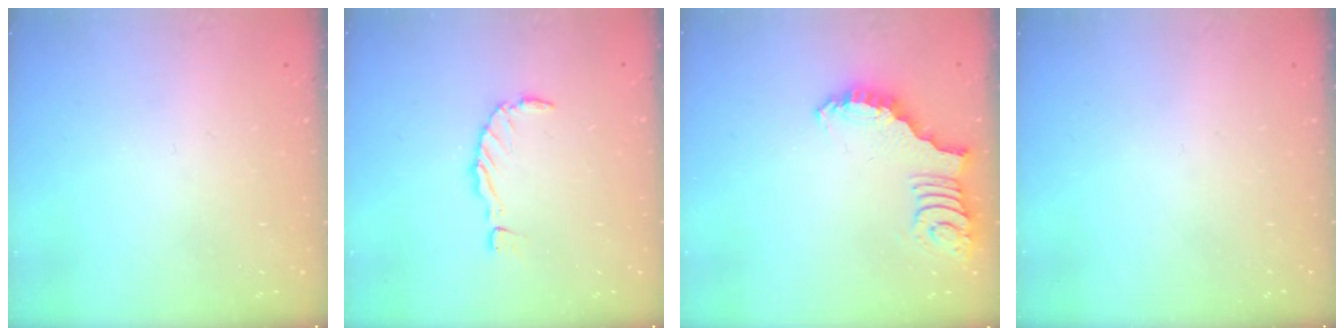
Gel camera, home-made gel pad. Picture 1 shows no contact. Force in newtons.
{"total": 0.0}
{"total": 2.6, "press": 2.6, "slide": 0.5}
{"total": 0.0}